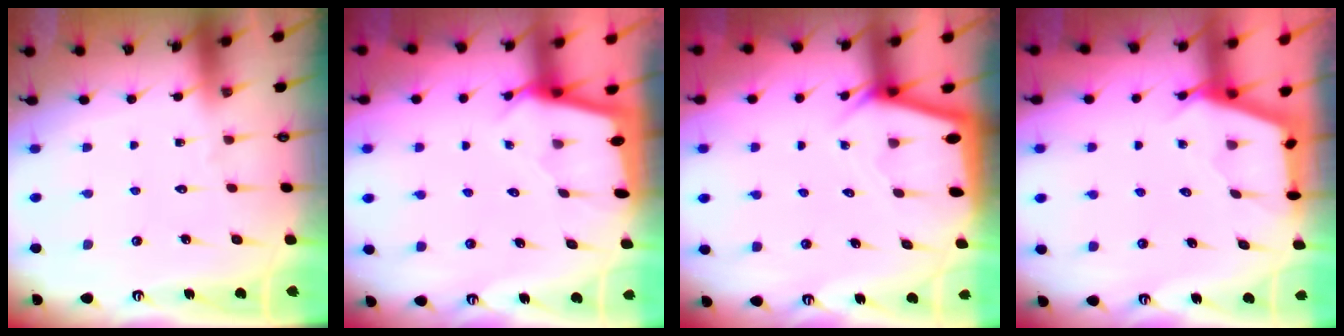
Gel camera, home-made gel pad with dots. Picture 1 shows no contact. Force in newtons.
{"total": 2.1, "press": 2.1, "slide": 0.2}
{"total": 2.7, "press": 2.7, "slide": 0.3}
{"total": 2.9, "press": 2.8, "slide": 0.4}